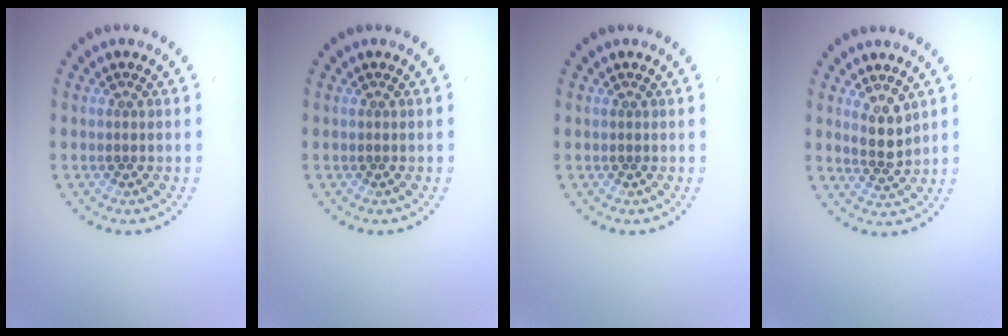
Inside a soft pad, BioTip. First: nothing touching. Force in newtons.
{"total": 0.0}
{"total": 0.0}
{"total": 2.5, "press": 2.2, "slide": 1.2}